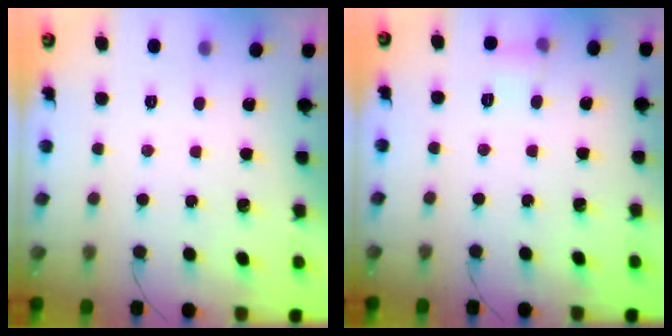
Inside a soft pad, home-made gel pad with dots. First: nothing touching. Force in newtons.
{"total": 5.6, "press": 5.2, "slide": 2.0}